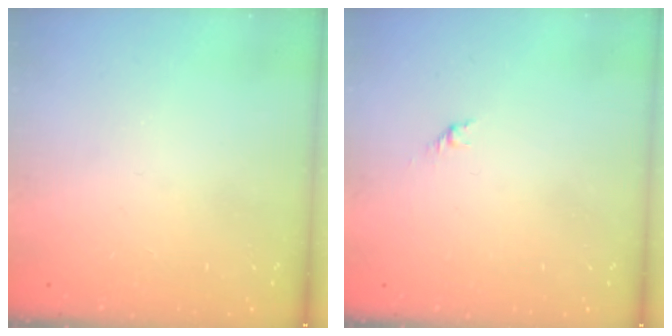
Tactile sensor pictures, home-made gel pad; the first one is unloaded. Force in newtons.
{"total": 1.7, "press": 1.6, "slide": 0.7}